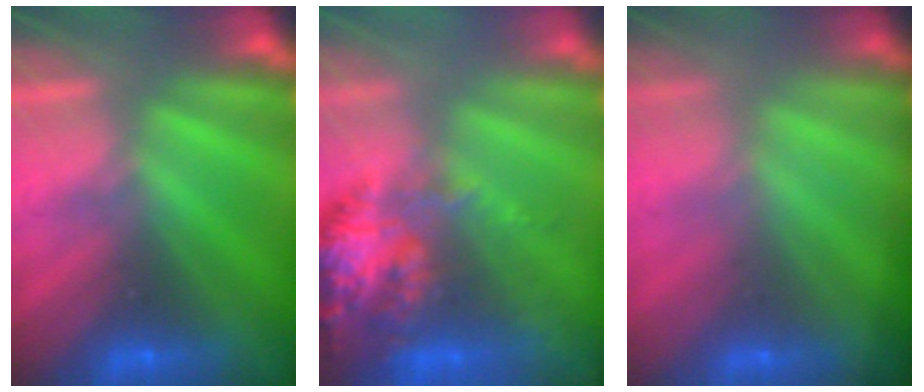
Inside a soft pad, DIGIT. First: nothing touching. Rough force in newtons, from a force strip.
{"total": 7.0}
{"total": 1.4}